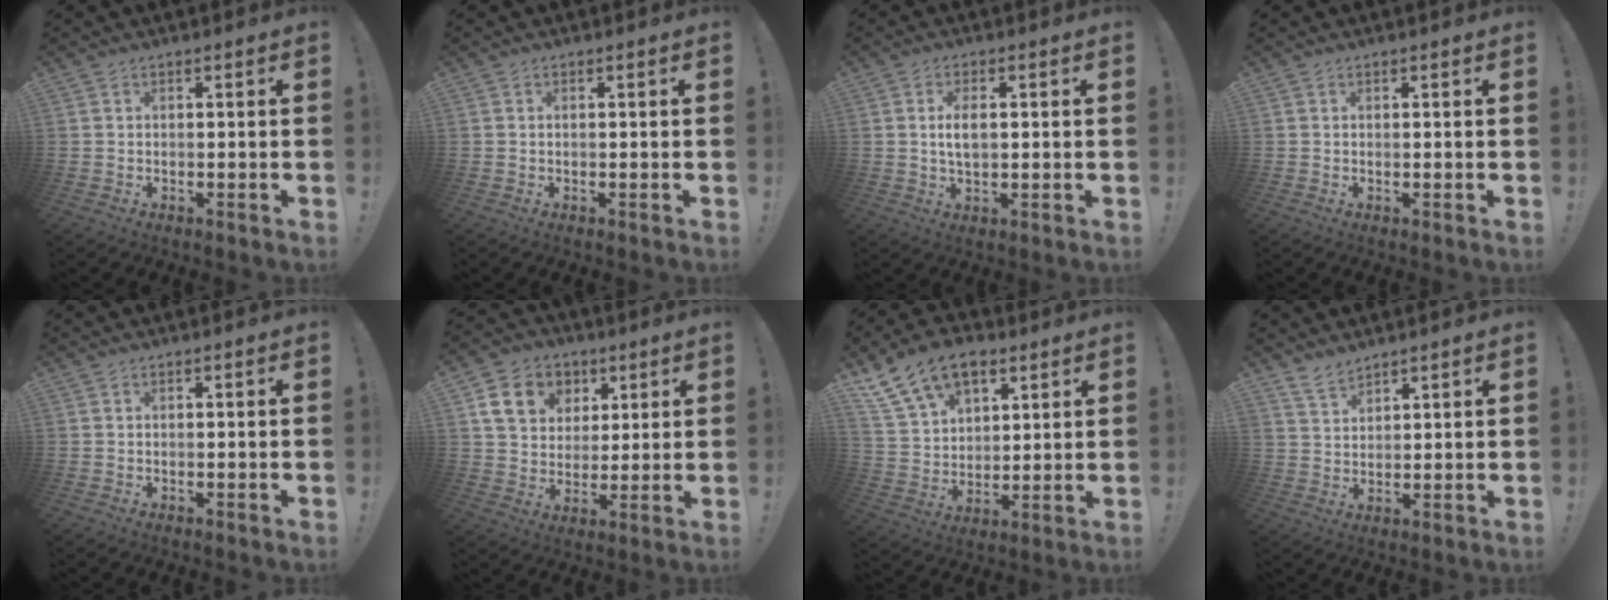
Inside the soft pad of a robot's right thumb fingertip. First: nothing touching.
{"total": 0.0}
{"total": 5.0, "force": [0.6, 2.4, 4.3], "torque": [-0.077, 0.000, 0.006]}
{"total": 0.0}
{"total": 0.0}
{"total": 13.6, "force": [5.6, 10.9, 5.8], "torque": [-0.073, -0.023, 0.113]}
{"total": 15.8, "force": [9.4, 9.9, 8.1], "torque": [-0.132, -0.053, 0.178]}
{"total": 5.2, "force": [4.7, 1.8, 1.3], "torque": [-0.024, -0.029, 0.089]}